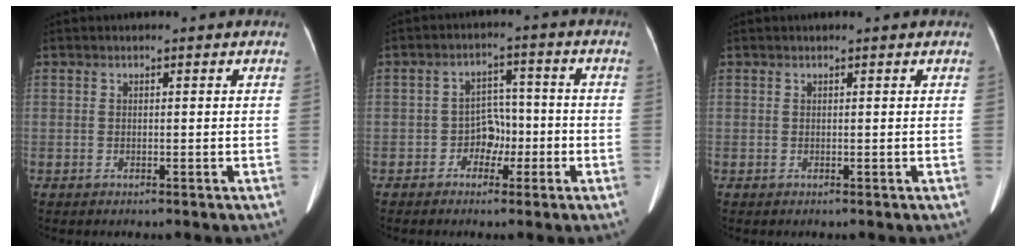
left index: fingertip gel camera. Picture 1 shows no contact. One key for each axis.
{"total": 4.3, "fx": -1.8, "fy": 3.1, "fz": 2.4, "tx": -0.038, "ty": 0.016, "tz": -0.031}
{"total": 0.9, "fx": 0.9, "fy": 0.0, "fz": 0.4, "tx": -0.009, "ty": 0.011, "tz": 0.012}